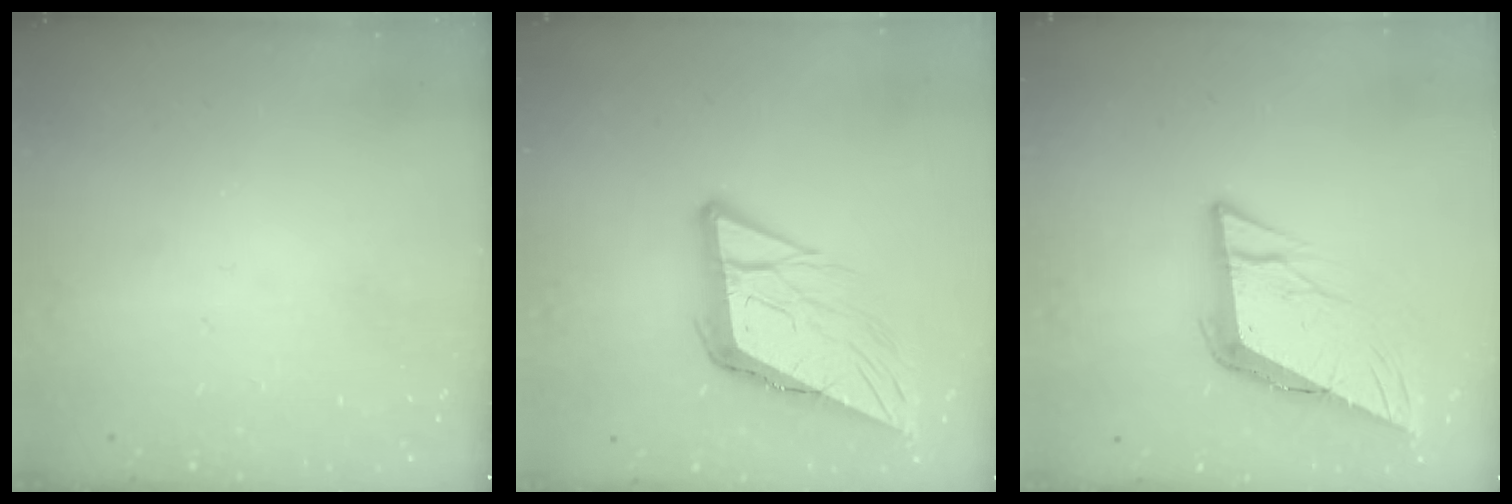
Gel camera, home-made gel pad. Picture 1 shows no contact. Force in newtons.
{"total": 11.0, "press": 10.7, "slide": 2.3}
{"total": 10.4, "press": 10.2, "slide": 1.7}